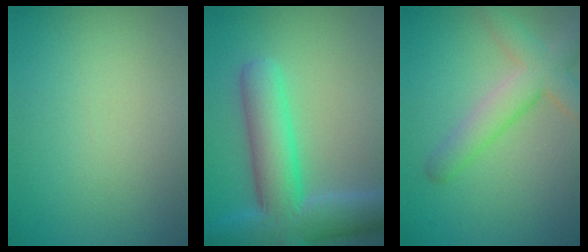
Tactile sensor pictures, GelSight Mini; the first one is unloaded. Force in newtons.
{"total": 9.2, "press": 9.2, "slide": 0.5}
{"total": 4.6, "press": 4.6, "slide": 0.3}